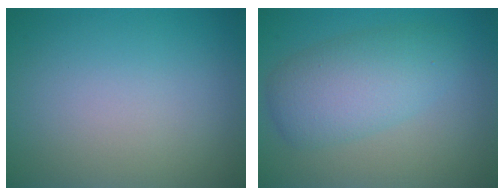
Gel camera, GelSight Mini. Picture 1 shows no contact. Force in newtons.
{"total": 5.1, "press": 5.1, "slide": 0.0}